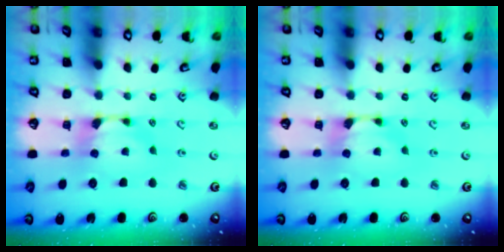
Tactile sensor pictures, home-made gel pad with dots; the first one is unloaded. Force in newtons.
{"total": 0.0}